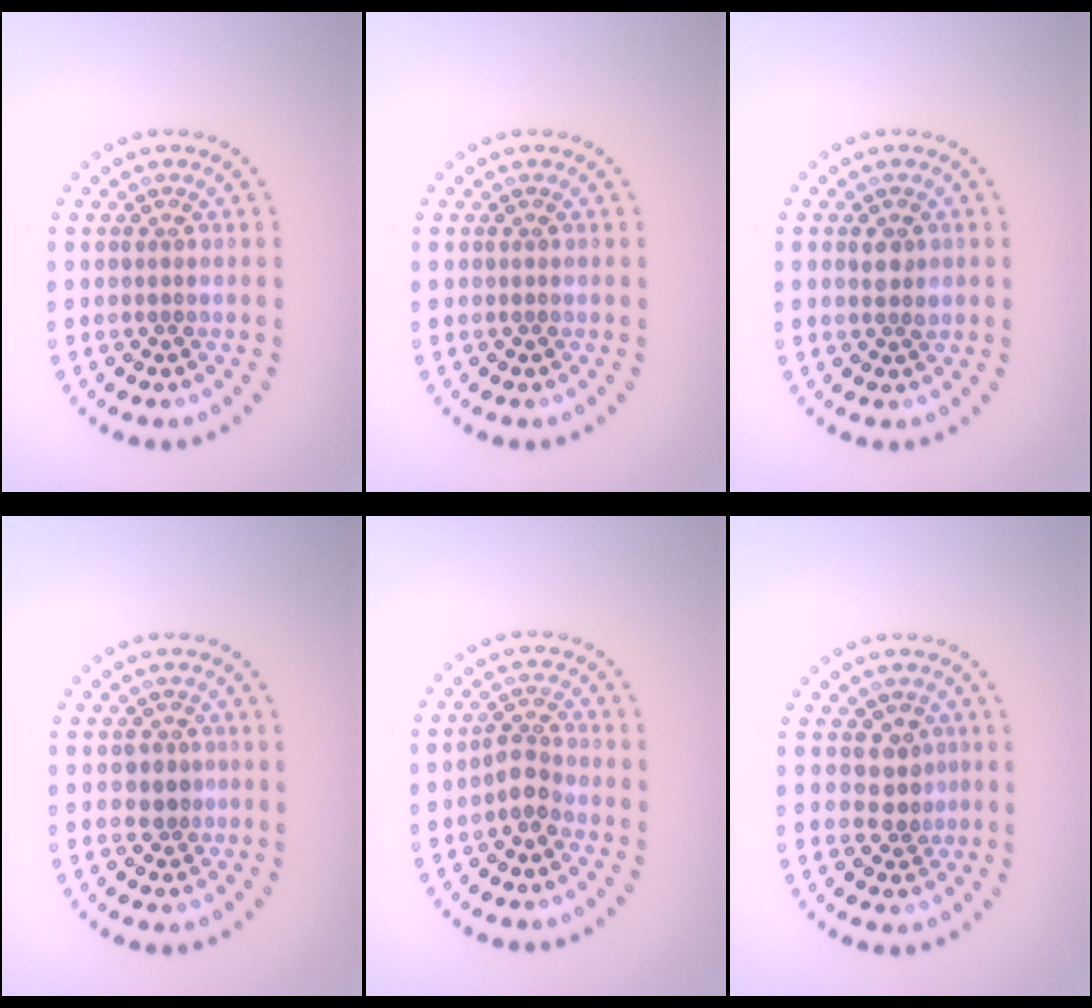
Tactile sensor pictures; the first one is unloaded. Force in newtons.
{"total": 0.0}
{"total": 1.3, "press": 1.2, "slide": 0.5}
{"total": 1.6, "press": 1.4, "slide": 0.7}
{"total": 2.1, "press": 1.6, "slide": 1.2}
{"total": 2.0, "press": 1.7, "slide": 1.1}